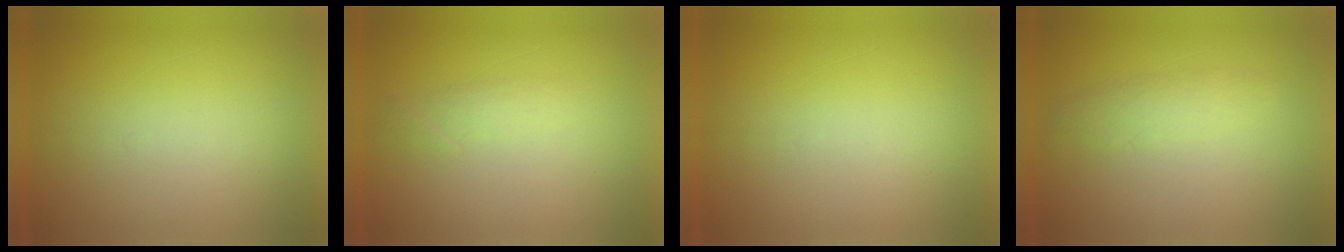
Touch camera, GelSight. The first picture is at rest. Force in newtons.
{"total": 1.7}
{"total": 0.0}
{"total": 2.5}